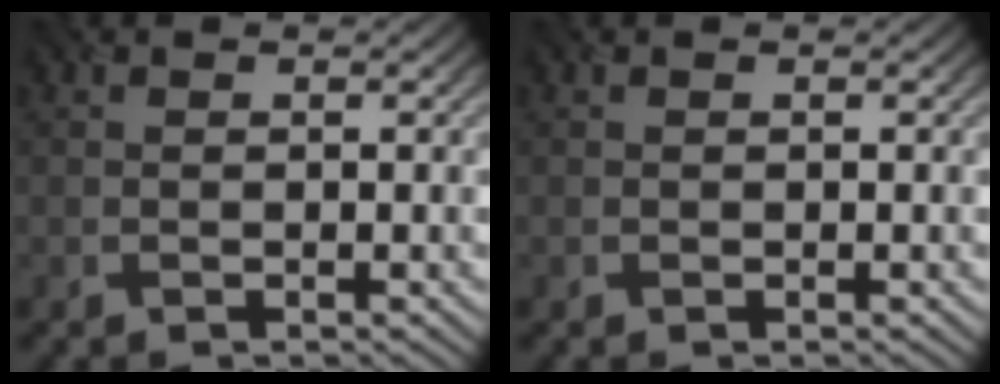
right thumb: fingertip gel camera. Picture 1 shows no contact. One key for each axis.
{"total": 0.0}